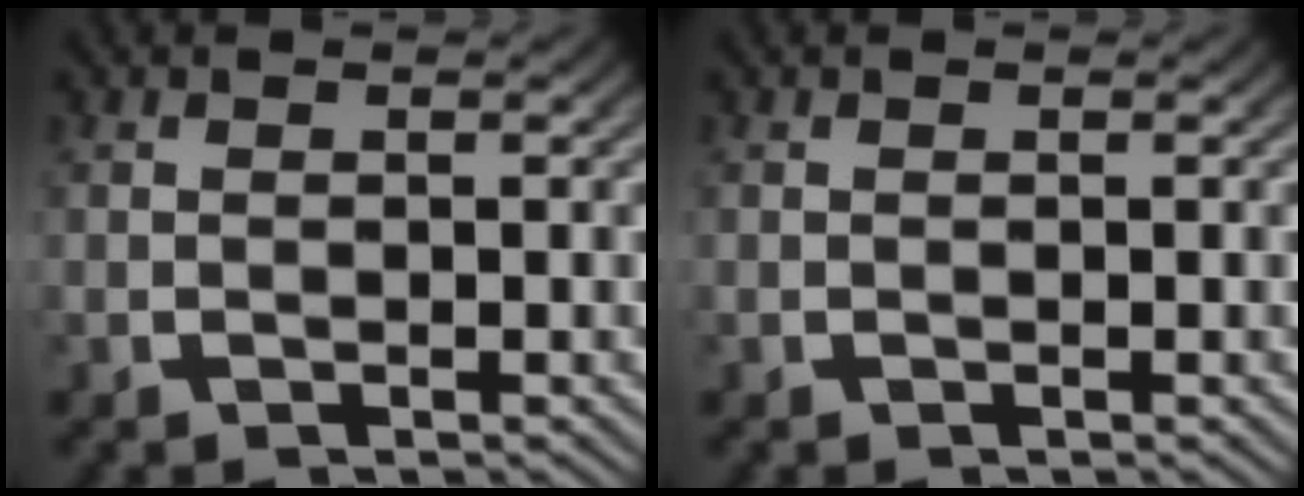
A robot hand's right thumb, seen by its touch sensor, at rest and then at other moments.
{"total": 0.0}